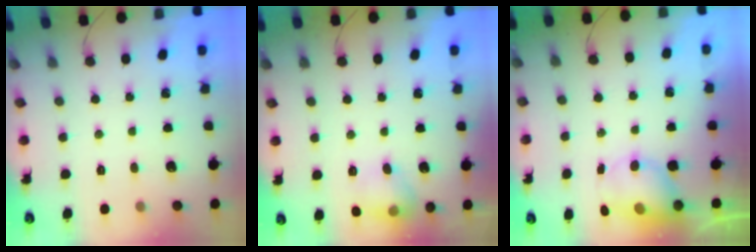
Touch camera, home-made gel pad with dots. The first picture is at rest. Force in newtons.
{"total": 10.3, "press": 10.2, "slide": 1.2}
{"total": 6.7, "press": 6.7, "slide": 0.9}